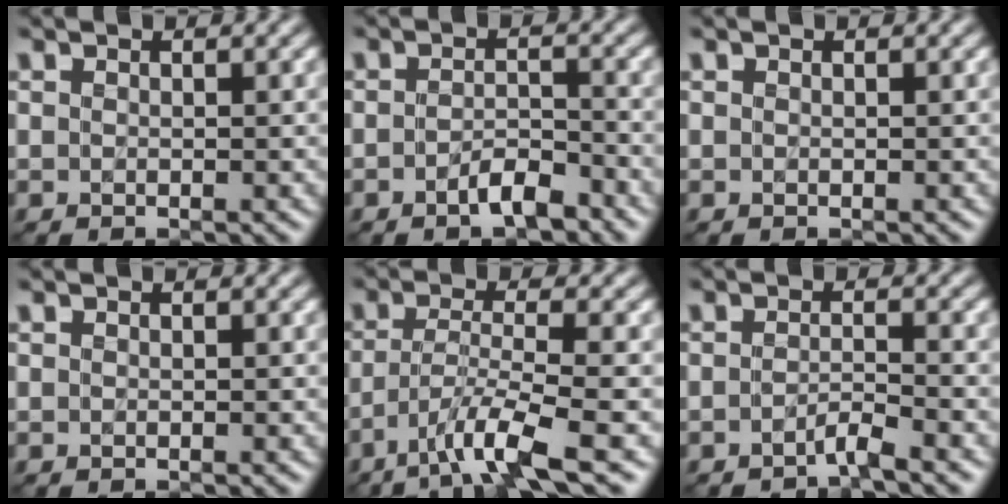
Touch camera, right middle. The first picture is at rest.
{"total": 2.6, "force": [-1.9, 1.0, 1.5], "torque": [-0.024, 0.006, -0.035]}
{"total": 0.0}
{"total": 0.0}
{"total": 4.4, "force": [-3.0, -0.5, 3.2], "torque": [-0.061, 0.003, -0.065]}
{"total": 1.3, "force": [-1.3, -0.3, 0.4], "torque": [-0.009, 0.007, -0.026]}